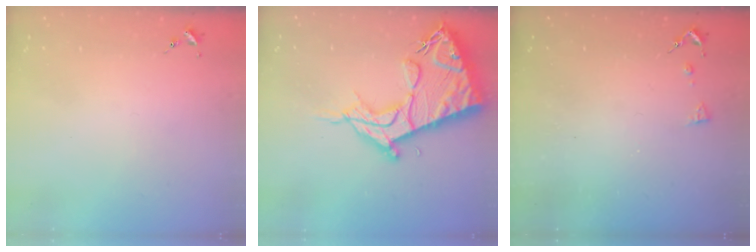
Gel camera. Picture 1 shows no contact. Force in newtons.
{"total": 19.5, "press": 19.4, "slide": 1.8}
{"total": 5.4, "press": 5.4, "slide": 0.8}